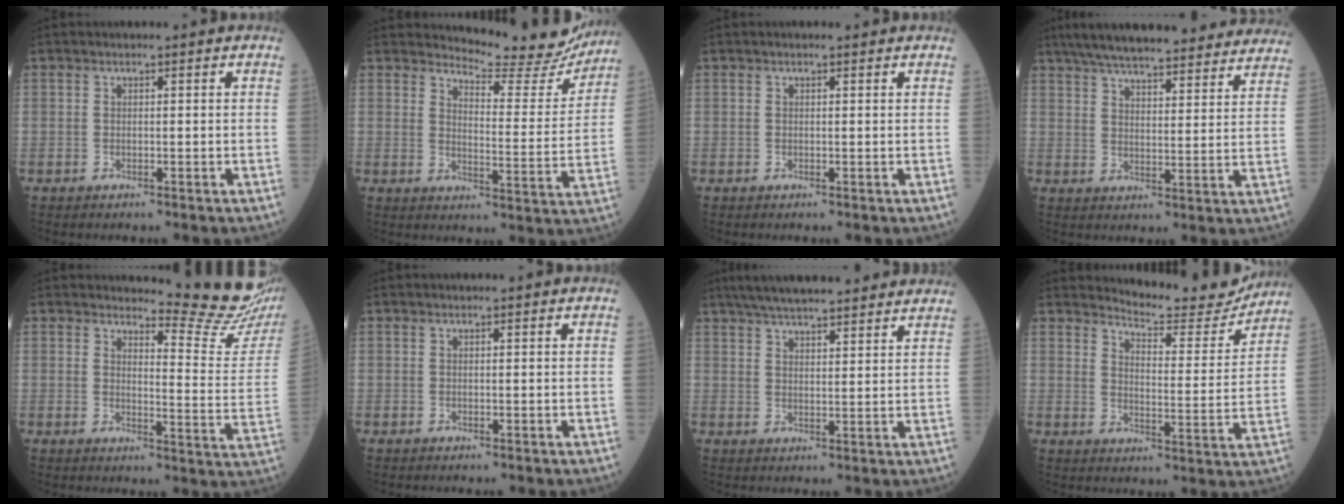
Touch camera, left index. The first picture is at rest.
{"total": 13.2, "force": [13.0, 1.5, 1.7], "torque": [-0.015, -0.064, 0.152]}
{"total": 0.9, "force": [0.7, 0.1, 0.5], "torque": [-0.011, 0.008, 0.009]}
{"total": 27.6, "force": [24.3, 4.8, 12.1], "torque": [-0.191, 0.002, 0.311]}
{"total": 12.5, "force": [12.1, -0.7, 2.9], "torque": [-0.032, -0.110, 0.127]}
{"total": 0.0}
{"total": 15.2, "force": [13.1, 2.3, 7.3], "torque": [-0.116, 0.036, 0.189]}
{"total": 10.8, "force": [10.8, 0.9, 0.8], "torque": [-0.010, -0.030, 0.139]}